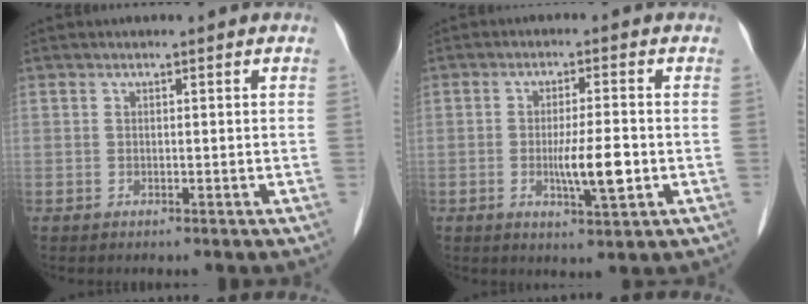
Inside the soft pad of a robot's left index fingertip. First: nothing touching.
{"total": 5.9, "force": [-1.2, 0.7, 5.8], "torque": [-0.107, -0.009, -0.018]}